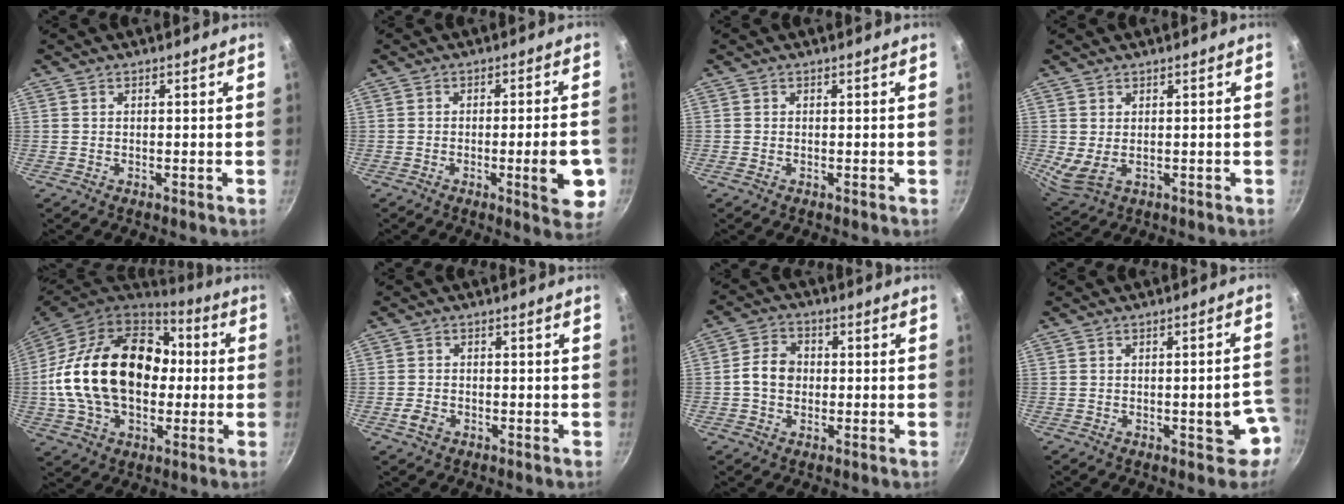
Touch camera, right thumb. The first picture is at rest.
{"total": 9.7, "force": [-2.6, 2.1, 9.1], "torque": [-0.107, 0.006, -0.034]}
{"total": 1.0, "force": [-0.6, 0.6, 0.6], "torque": [-0.015, 0.000, -0.015]}
{"total": 4.4, "force": [0.3, 2.8, 3.4], "torque": [-0.060, -0.013, 0.018]}
{"total": 26.8, "force": [0.6, 18.4, 19.6], "torque": [-0.330, 0.045, 0.012]}
{"total": 2.7, "force": [-1.2, 1.9, 1.4], "torque": [-0.027, 0.011, -0.024]}
{"total": 6.0, "force": [-0.3, 4.8, 3.6], "torque": [-0.047, 0.017, -0.016]}
{"total": 6.7, "force": [-2.2, 2.9, 5.6], "torque": [-0.028, 0.036, -0.022]}